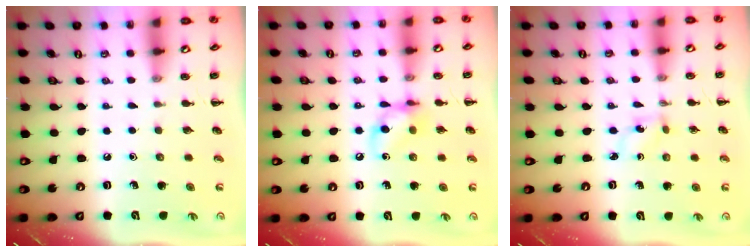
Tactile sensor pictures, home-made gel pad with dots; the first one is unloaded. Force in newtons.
{"total": 9.3, "press": 9.3, "slide": 1.2}
{"total": 2.5, "press": 2.3, "slide": 1.0}